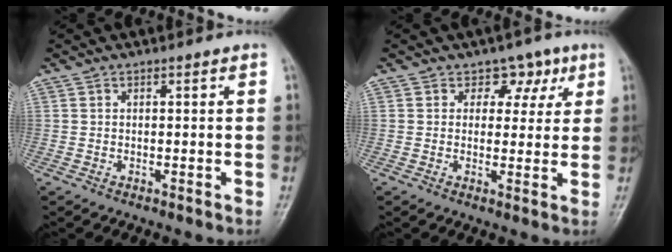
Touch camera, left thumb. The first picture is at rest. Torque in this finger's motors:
{"motor_torque": [-0.44, 0.43, -0.04, 0.25, 0.05]}